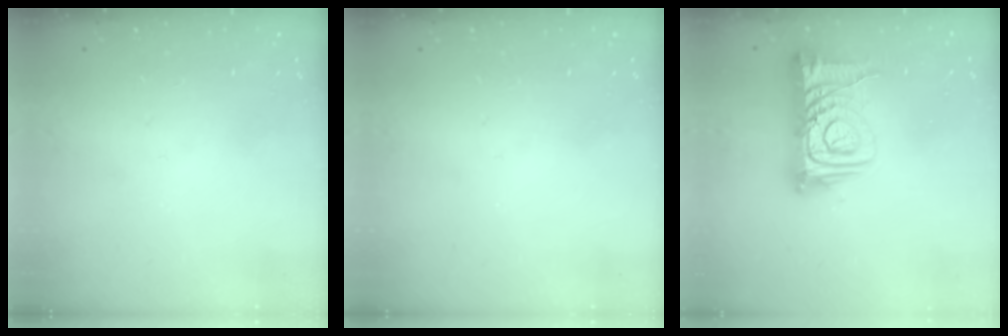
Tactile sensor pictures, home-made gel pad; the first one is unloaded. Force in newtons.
{"total": 0.0}
{"total": 11.3, "press": 11.1, "slide": 1.8}